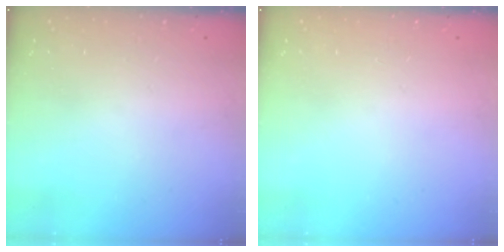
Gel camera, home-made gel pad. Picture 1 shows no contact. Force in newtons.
{"total": 0.0}